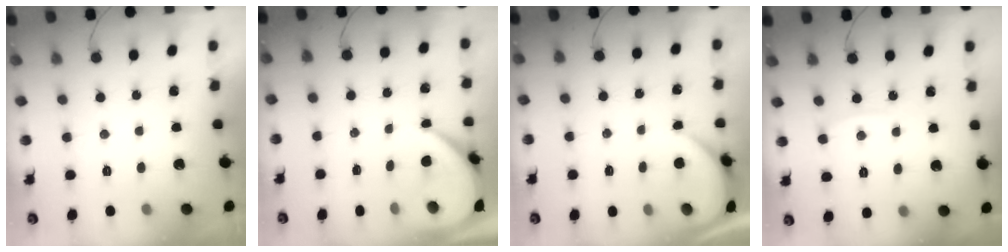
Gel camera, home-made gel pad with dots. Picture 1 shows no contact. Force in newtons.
{"total": 5.6, "press": 5.5, "slide": 0.7}
{"total": 2.6, "press": 2.6, "slide": 0.2}
{"total": 3.1, "press": 3.1, "slide": 0.3}